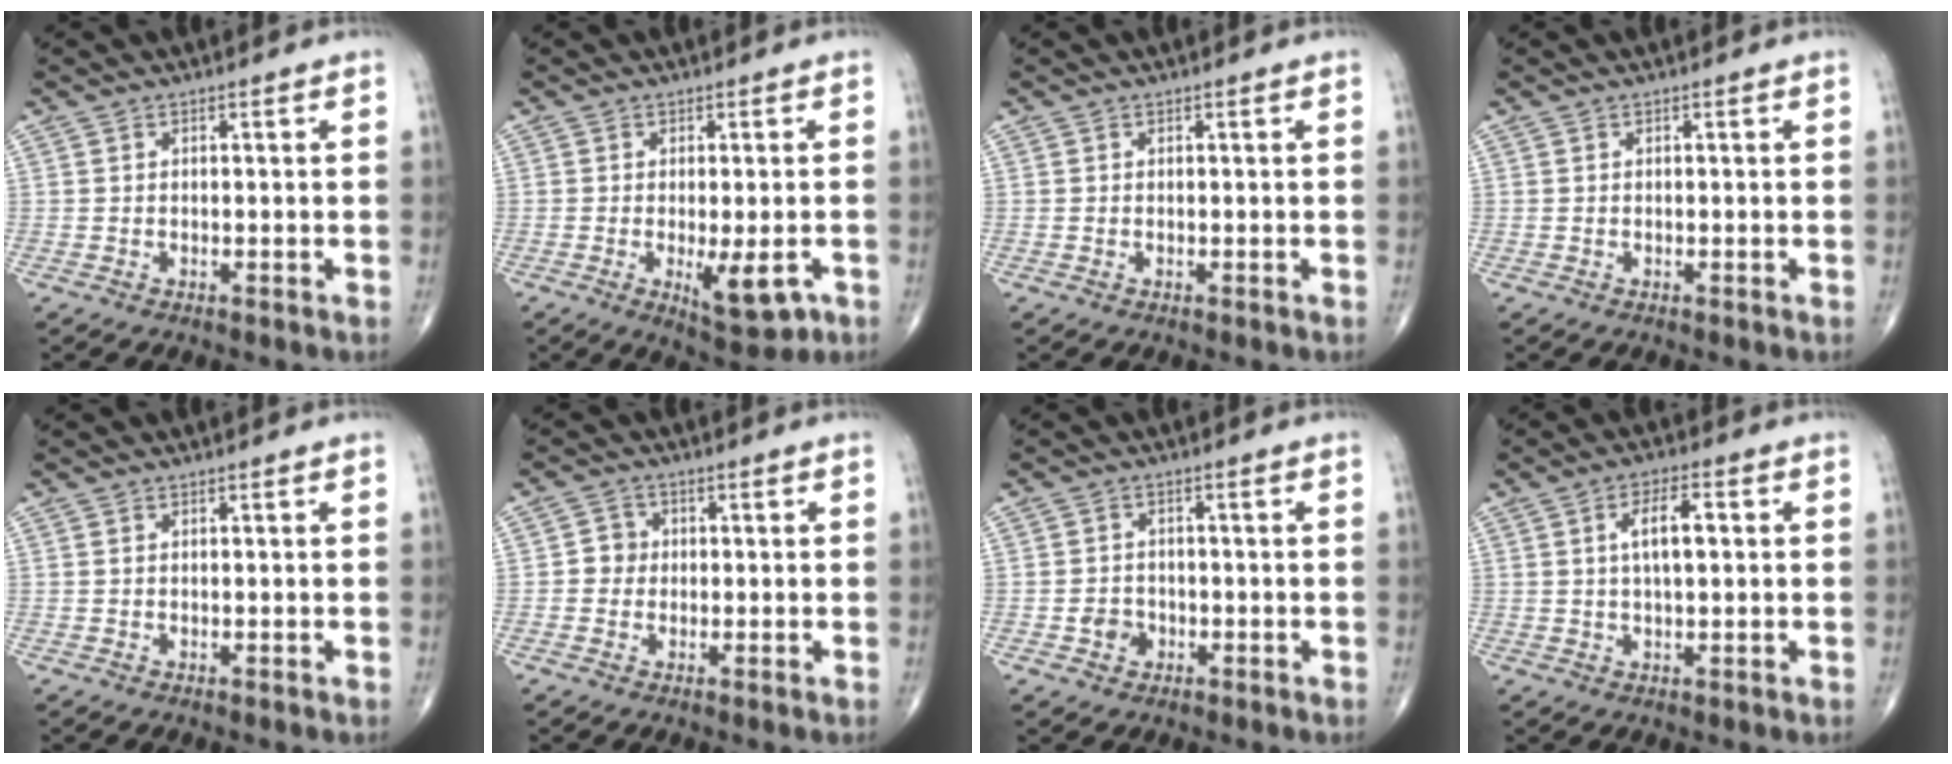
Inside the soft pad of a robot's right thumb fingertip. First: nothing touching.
{"total": 7.1, "force": [-1.9, 2.5, 6.3], "torque": [-0.087, -0.018, -0.020]}
{"total": 0.0}
{"total": 0.0}
{"total": 0.0}
{"total": 4.0, "force": [0.0, 3.8, 1.2], "torque": [0.006, 0.009, -0.008]}
{"total": 3.1, "force": [-1.1, 2.7, 1.2], "torque": [-0.001, 0.009, -0.019]}
{"total": 6.1, "force": [1.1, 2.5, 5.5], "torque": [-0.091, 0.005, 0.016]}